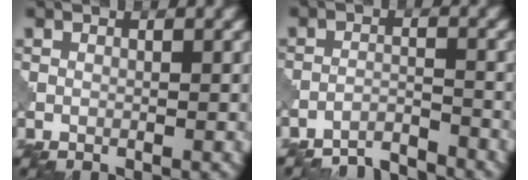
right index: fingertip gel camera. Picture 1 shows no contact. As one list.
[{"total": 3.6, "force": [-3.5, 0.3, 0.6], "torque": [-0.009, -0.001, -0.068]}]